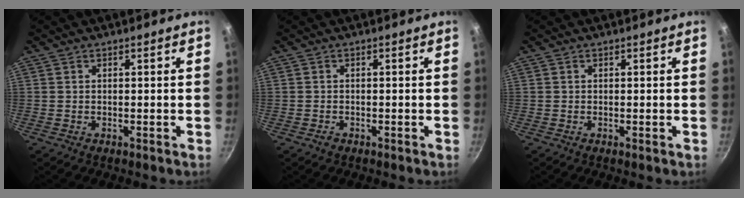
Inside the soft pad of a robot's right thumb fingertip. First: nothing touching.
{"total": 0.9, "force": [-0.6, 0.6, 0.3], "torque": [-0.009, 0.004, -0.010]}
{"total": 0.0}